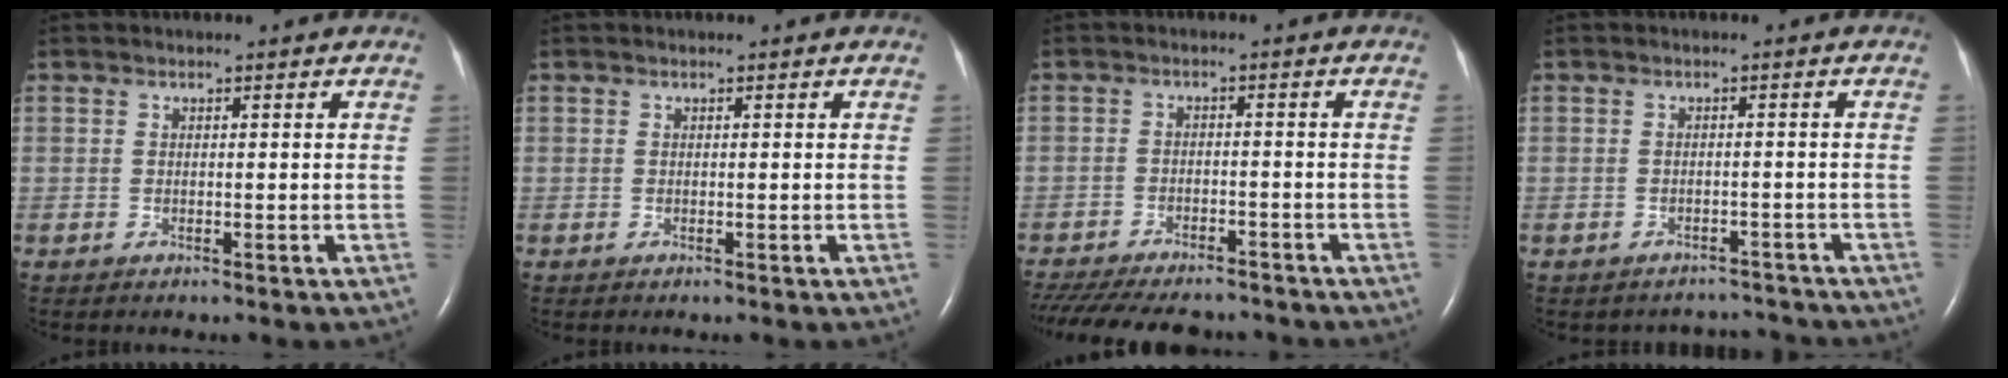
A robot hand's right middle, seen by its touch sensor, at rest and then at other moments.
{"total": 0.0}
{"total": 17.8, "force": [-15.4, 5.2, 7.2], "torque": [-0.190, -0.024, -0.217]}
{"total": 3.8, "force": [-3.5, 1.2, -0.9], "torque": [0.010, 0.014, -0.045]}